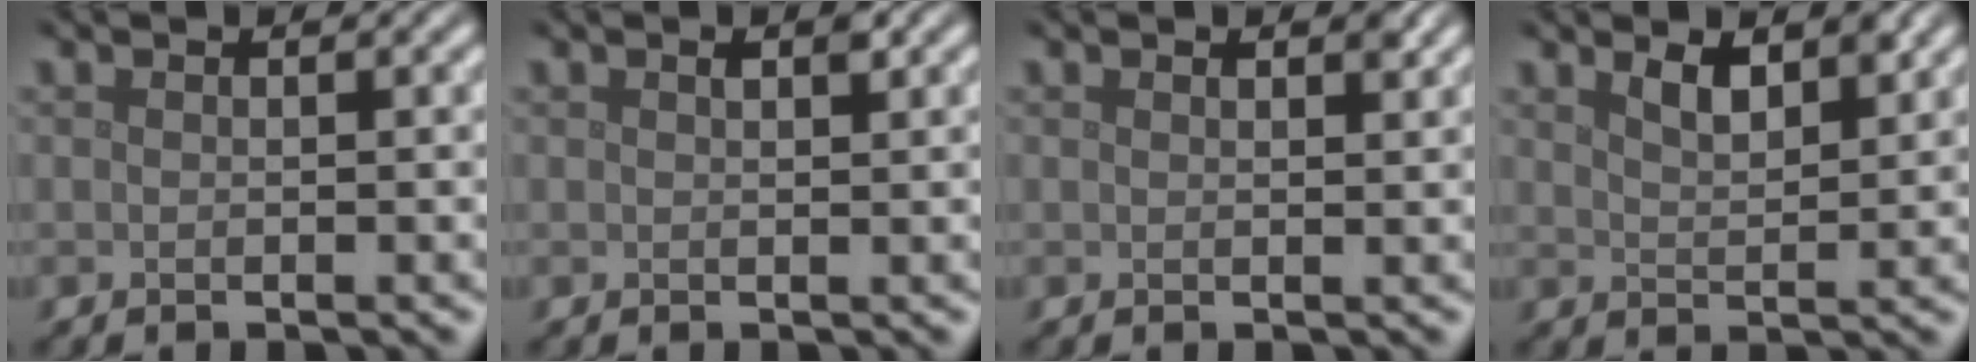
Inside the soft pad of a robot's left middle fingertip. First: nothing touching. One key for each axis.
{"total": 1.0, "fx": 0.5, "fy": 0.3, "fz": 0.7, "tx": -0.014, "ty": -0.001, "tz": 0.009}
{"total": 0.8, "fx": 0.6, "fy": 0.3, "fz": 0.5, "tx": -0.008, "ty": -0.002, "tz": 0.011}
{"total": 2.7, "fx": 1.9, "fy": 0.8, "fz": 1.6, "tx": -0.031, "ty": -0.002, "tz": 0.035}